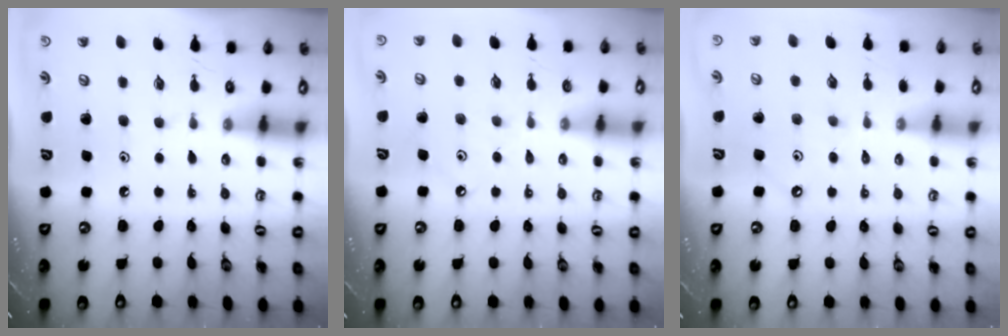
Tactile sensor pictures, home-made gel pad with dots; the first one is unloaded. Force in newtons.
{"total": 5.5, "press": 5.5, "slide": 0.5}
{"total": 2.3, "press": 2.3, "slide": 0.4}